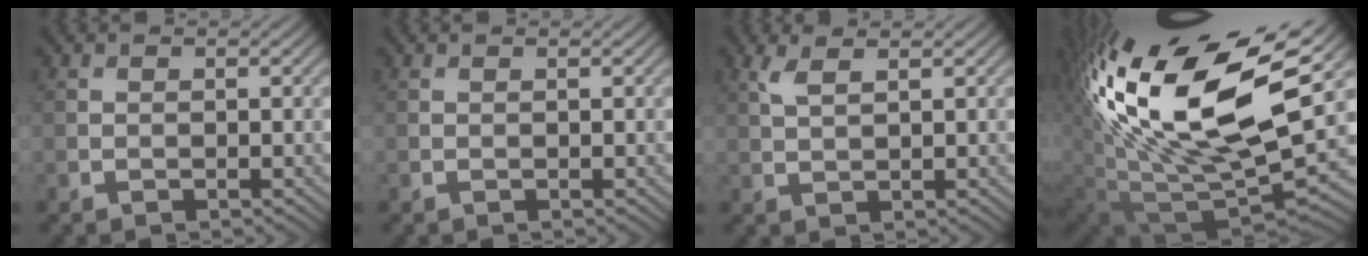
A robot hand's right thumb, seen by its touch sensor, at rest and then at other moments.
{"total": 0.0}
{"total": 2.3, "force": [1.4, 0.6, 1.7], "torque": [-0.045, 0.005, 0.030]}
{"total": 21.0, "force": [7.9, 9.8, 16.8], "torque": [-0.336, 0.017, 0.144]}